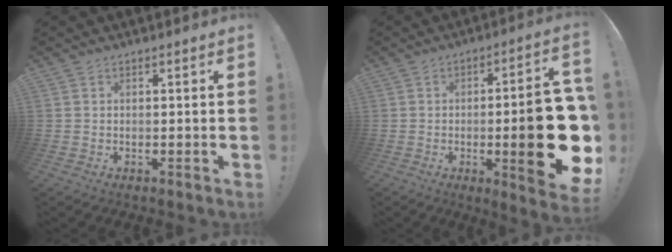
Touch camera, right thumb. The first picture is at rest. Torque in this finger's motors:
{"motor_torque": [1.95, 3.06, 1.59, -1.18, 0.13]}